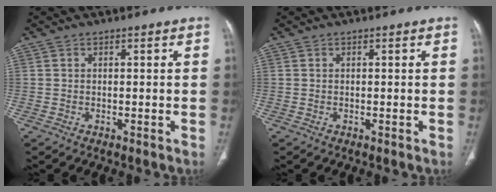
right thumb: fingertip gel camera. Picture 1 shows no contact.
{"total": 0.0}